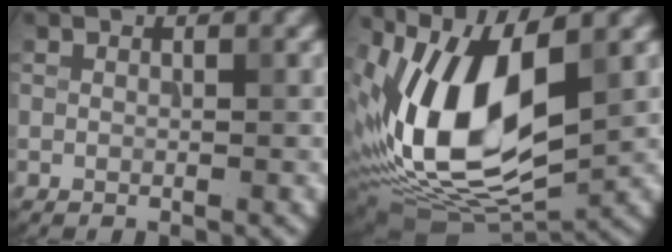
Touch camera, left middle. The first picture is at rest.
{"total": 13.0, "force": [2.0, 6.6, 11.0], "torque": [-0.211, -0.006, 0.032]}